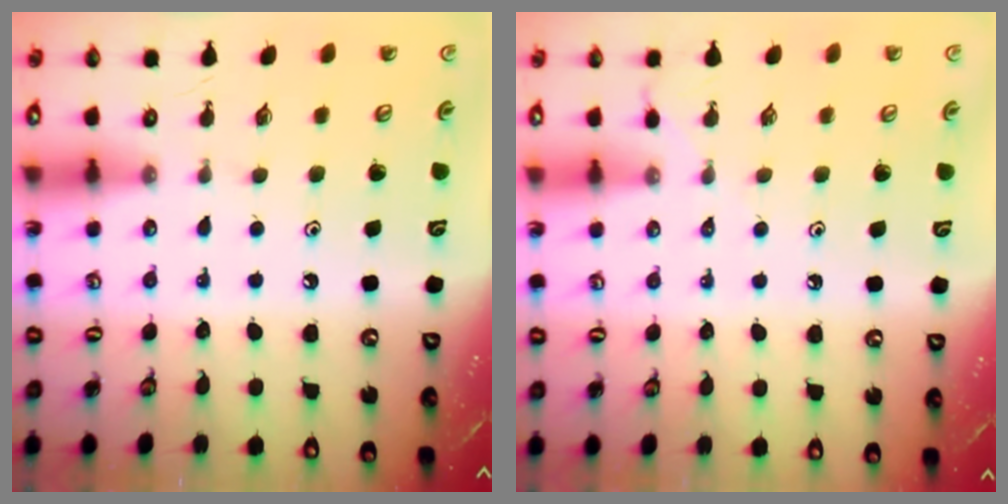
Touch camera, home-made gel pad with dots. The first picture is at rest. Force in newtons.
{"total": 2.5, "press": 2.4, "slide": 0.6}